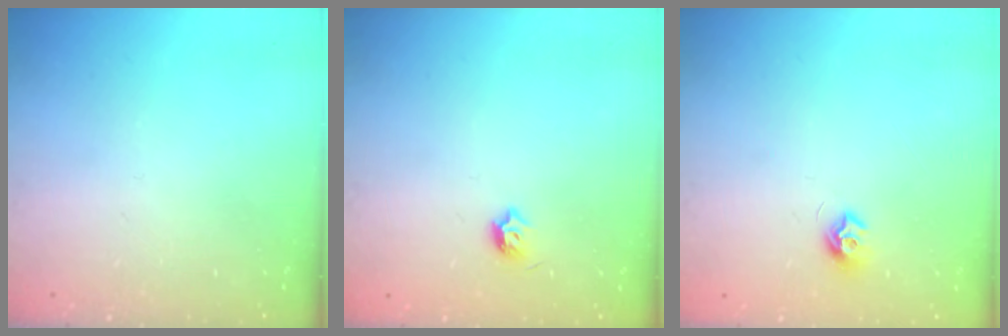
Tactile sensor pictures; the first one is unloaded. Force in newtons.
{"total": 4.0, "press": 3.8, "slide": 1.0}
{"total": 7.6, "press": 7.6, "slide": 0.6}